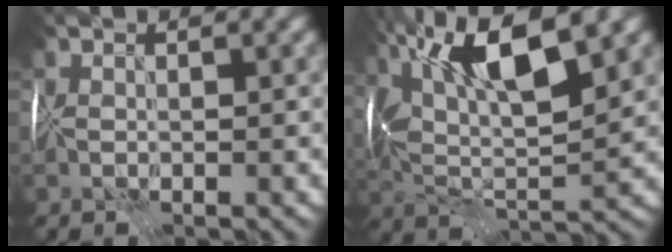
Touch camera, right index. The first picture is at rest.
{"total": 11.6, "force": [5.3, 3.7, 9.6], "torque": [-0.177, 0.014, 0.092]}